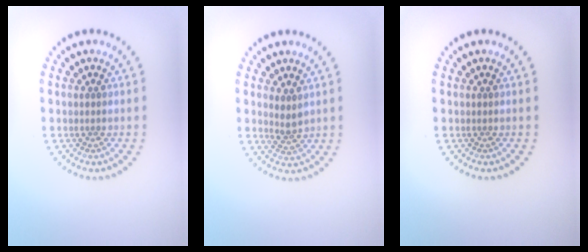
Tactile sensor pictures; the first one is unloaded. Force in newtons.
{"total": 1.6, "press": 1.3, "slide": 0.9}
{"total": 0.0}